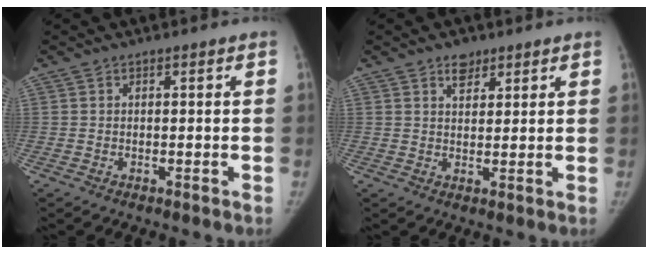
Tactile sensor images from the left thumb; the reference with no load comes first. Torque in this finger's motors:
{"motor_torque": [0.10, -0.19, 0.35, -0.24, 0.03]}